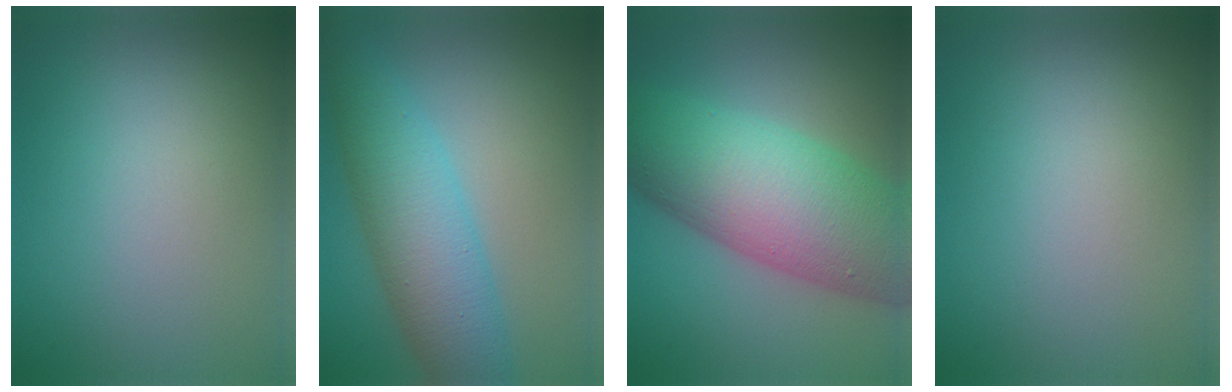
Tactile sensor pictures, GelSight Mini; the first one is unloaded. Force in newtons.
{"total": 6.8, "press": 6.8, "slide": 0.1}
{"total": 12.8, "press": 12.8, "slide": 0.3}
{"total": 0.0}